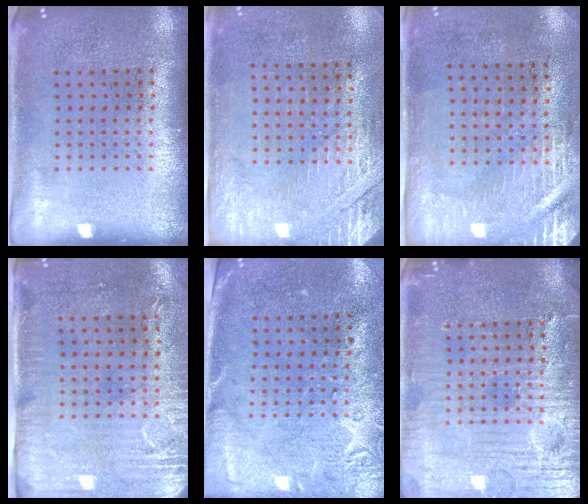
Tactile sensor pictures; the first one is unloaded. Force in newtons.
{"total": 2.8, "press": 2.4, "slide": 1.4}
{"total": 2.9, "press": 2.5, "slide": 1.5}
{"total": 2.9, "press": 2.4, "slide": 1.6}
{"total": 2.7, "press": 2.3, "slide": 1.5}
{"total": 5.7, "press": 5.7, "slide": 0.6}